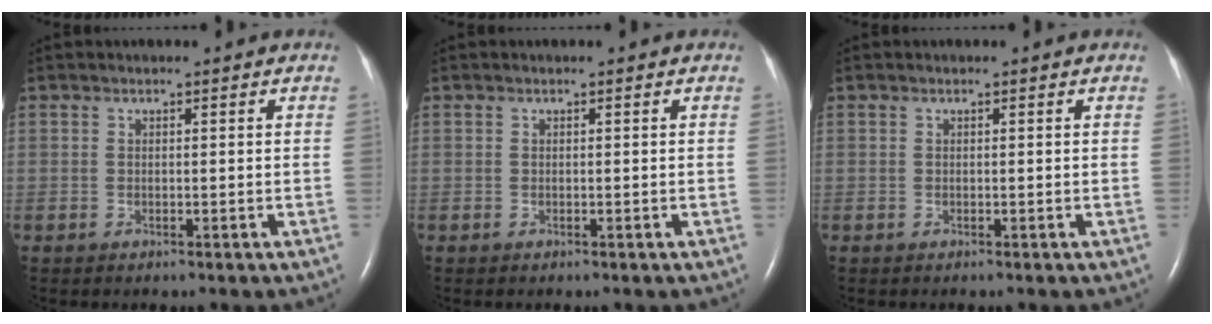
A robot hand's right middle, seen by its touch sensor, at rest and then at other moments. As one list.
[{"total": 0.0}, {"total": 0.0}]